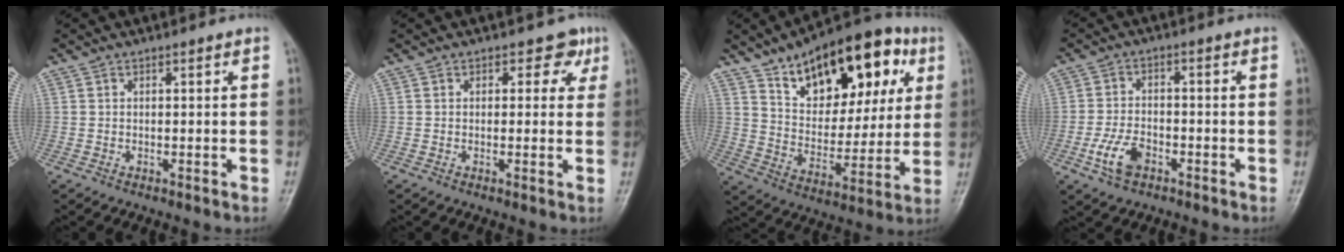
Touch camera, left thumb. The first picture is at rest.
{"total": 3.3, "force": [1.5, 2.5, 1.6], "torque": [0.015, -0.001, 0.010]}
{"total": 23.9, "force": [11.6, 12.7, 16.5], "torque": [-0.196, -0.017, 0.184]}
{"total": 6.1, "force": [-2.9, 3.6, 4.0], "torque": [-0.079, 0.013, -0.057]}